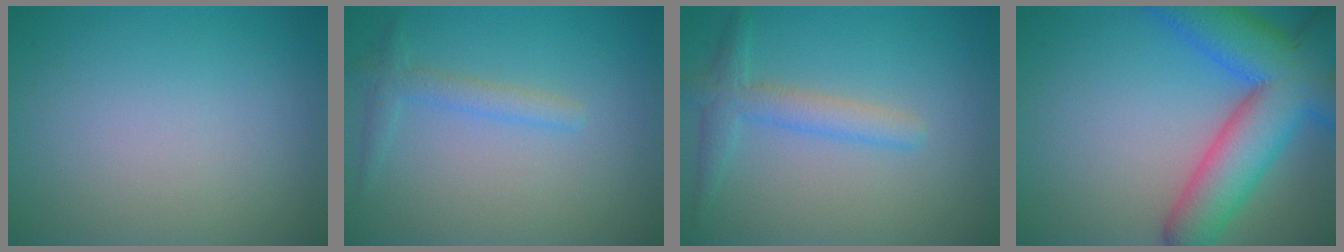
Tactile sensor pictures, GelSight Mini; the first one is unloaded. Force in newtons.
{"total": 1.9, "press": 1.9, "slide": 0.1}
{"total": 2.8, "press": 2.8, "slide": 0.1}
{"total": 10.7, "press": 10.7, "slide": 0.5}